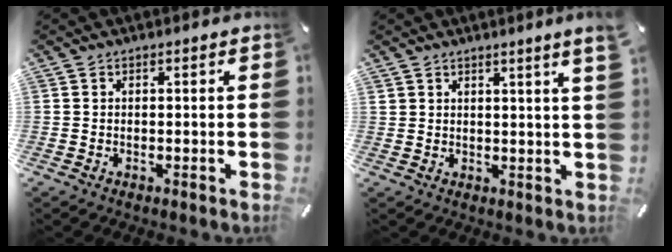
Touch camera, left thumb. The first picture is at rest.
{"total": 3.0, "force": [2.2, -0.3, 2.1], "torque": [-0.035, -0.008, 0.036]}